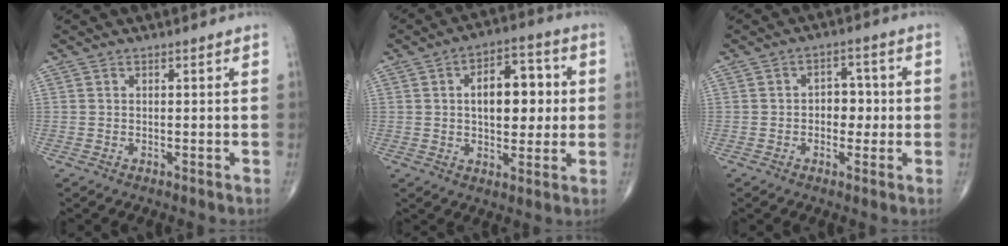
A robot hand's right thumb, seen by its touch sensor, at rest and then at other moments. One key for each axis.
{"total": 12.6, "fx": 1.5, "fy": 7.1, "fz": 10.3, "tx": -0.115, "ty": 0.015, "tz": 0.020}
{"total": 5.3, "fx": -0.3, "fy": 3.8, "fz": 3.7, "tx": -0.021, "ty": 0.015, "tz": -0.011}